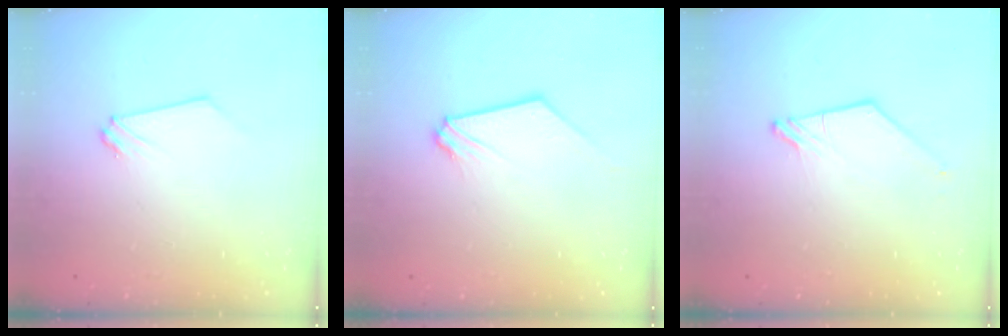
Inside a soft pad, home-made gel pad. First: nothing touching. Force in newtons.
{"total": 0.7, "press": 0.7, "slide": 0.1}
{"total": 1.3, "press": 1.3, "slide": 0.2}